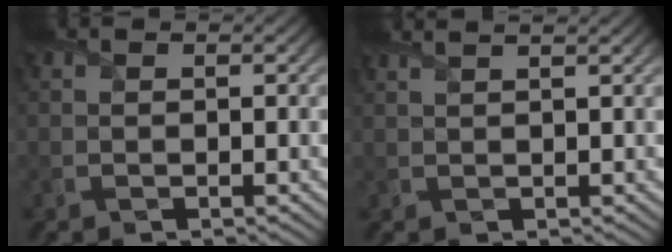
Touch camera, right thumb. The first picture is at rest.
{"total": 3.1, "force": [2.2, 1.0, 2.0], "torque": [-0.021, 0.018, 0.002]}